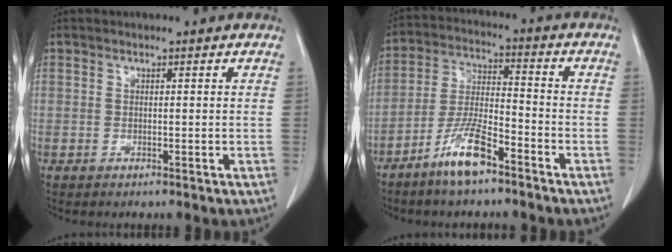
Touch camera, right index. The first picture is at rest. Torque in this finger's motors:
{"motor_torque": [0.68, -0.53, 0.20, 0.09]}